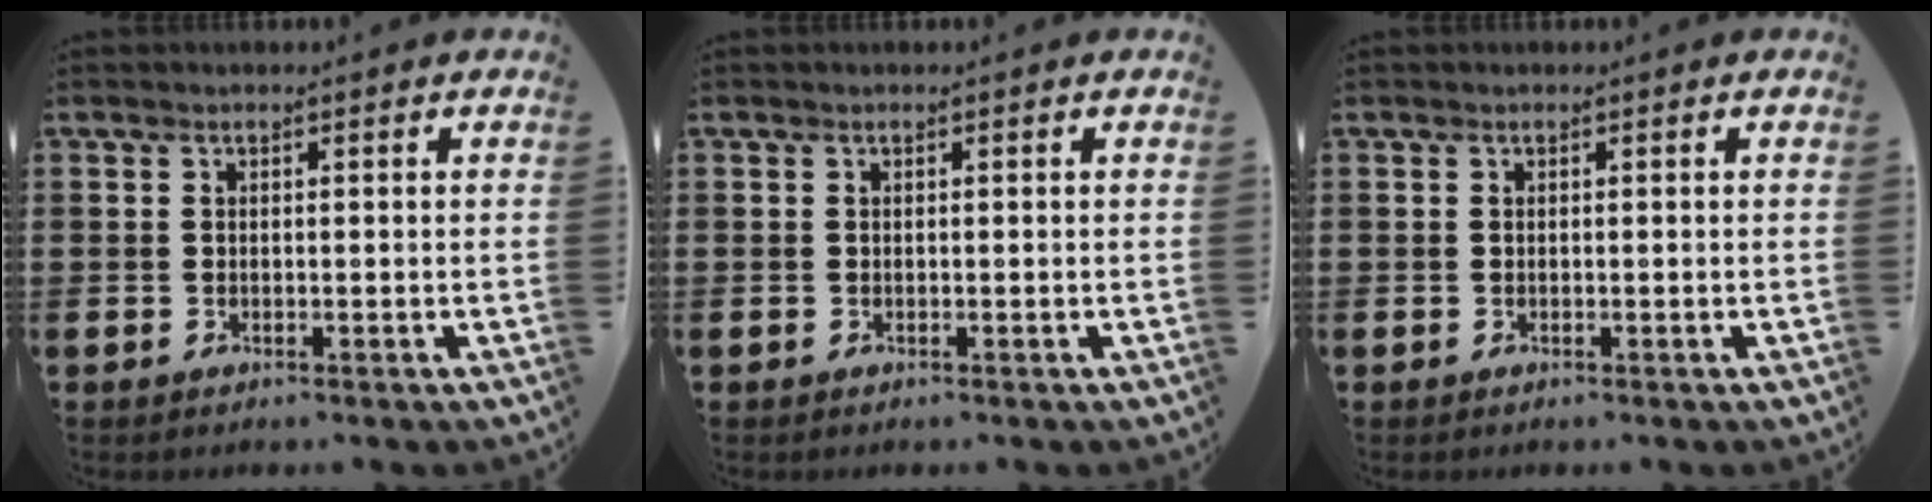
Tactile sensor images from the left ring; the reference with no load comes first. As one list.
[{"total": 0.0}, {"total": 0.0}]